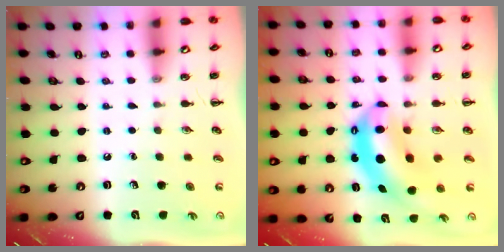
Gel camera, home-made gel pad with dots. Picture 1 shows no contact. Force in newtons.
{"total": 8.0, "press": 7.7, "slide": 1.9}